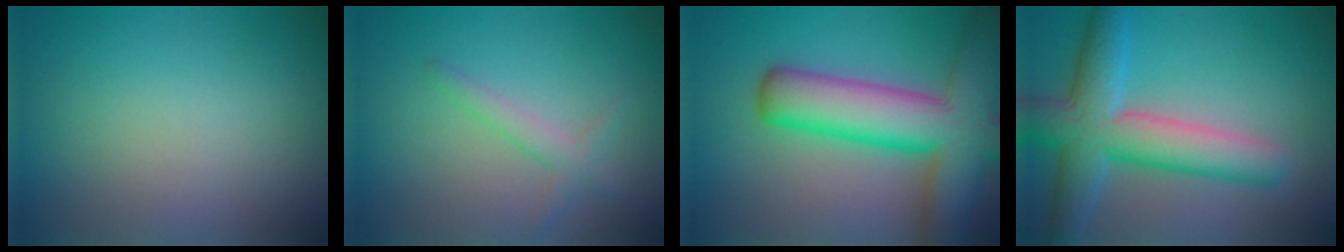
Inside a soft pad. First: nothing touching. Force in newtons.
{"total": 1.9, "press": 1.9, "slide": 0.1}
{"total": 11.1, "press": 11.1, "slide": 0.7}
{"total": 7.7, "press": 7.7, "slide": 0.4}